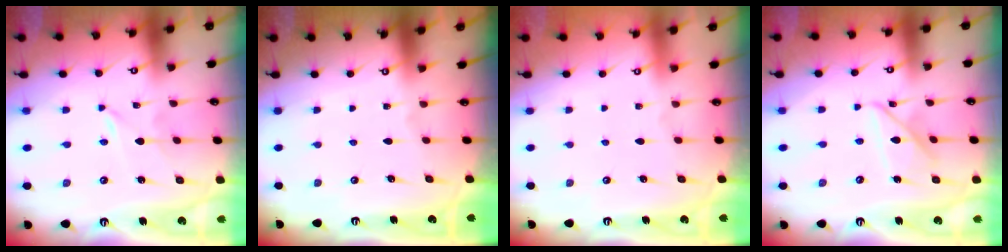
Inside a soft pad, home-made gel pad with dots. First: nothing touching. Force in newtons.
{"total": 0.0}
{"total": 0.0}
{"total": 10.5, "press": 10.5, "slide": 0.8}